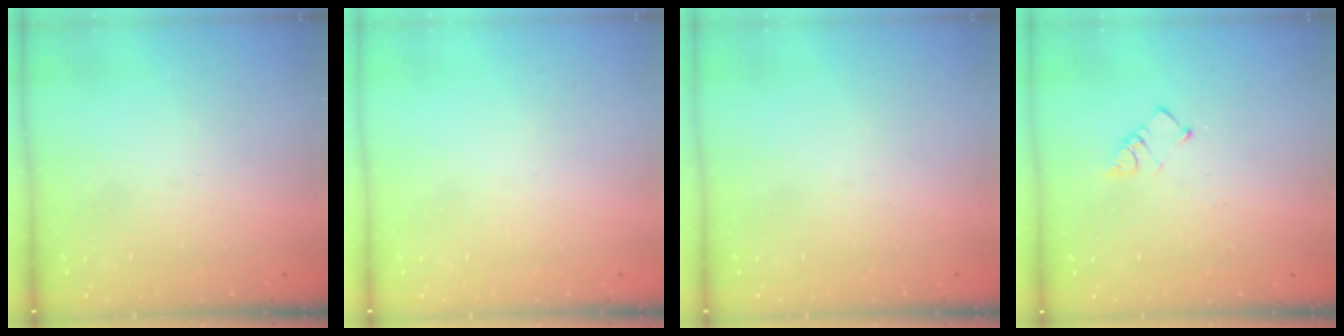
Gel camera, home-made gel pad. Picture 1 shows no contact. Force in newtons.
{"total": 1.6, "press": 1.6, "slide": 0.1}
{"total": 1.8, "press": 1.7, "slide": 0.1}
{"total": 3.2, "press": 3.2, "slide": 0.6}